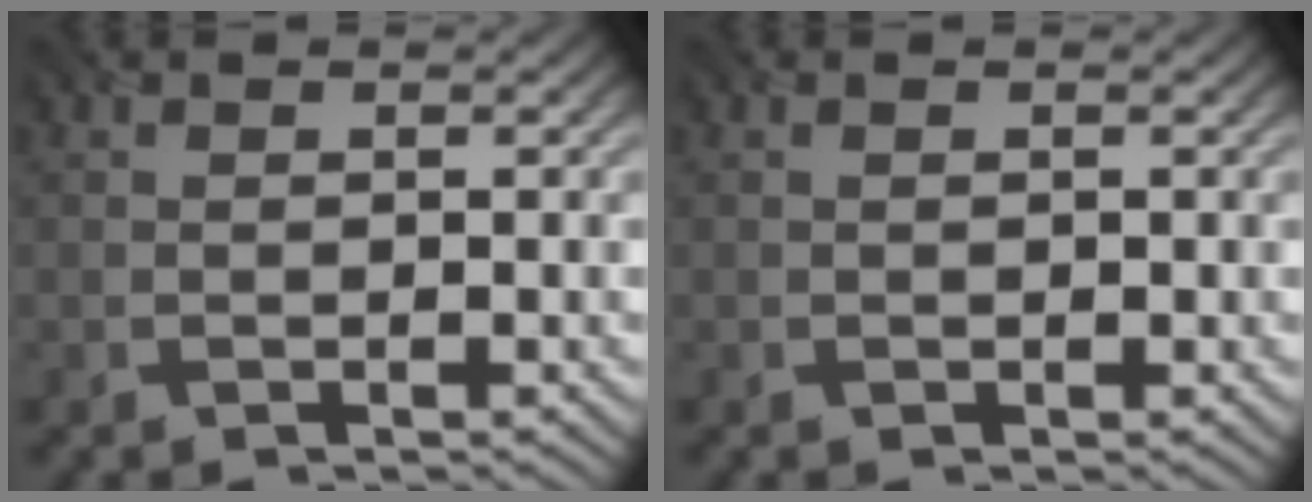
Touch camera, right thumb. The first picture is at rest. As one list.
[{"total": 0.0}]